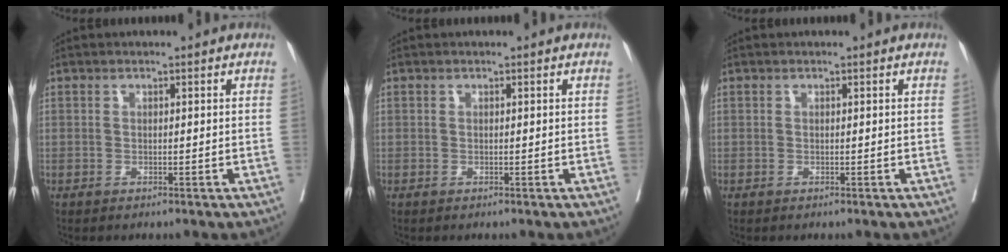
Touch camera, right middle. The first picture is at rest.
{"total": 0.0}
{"total": 0.0}